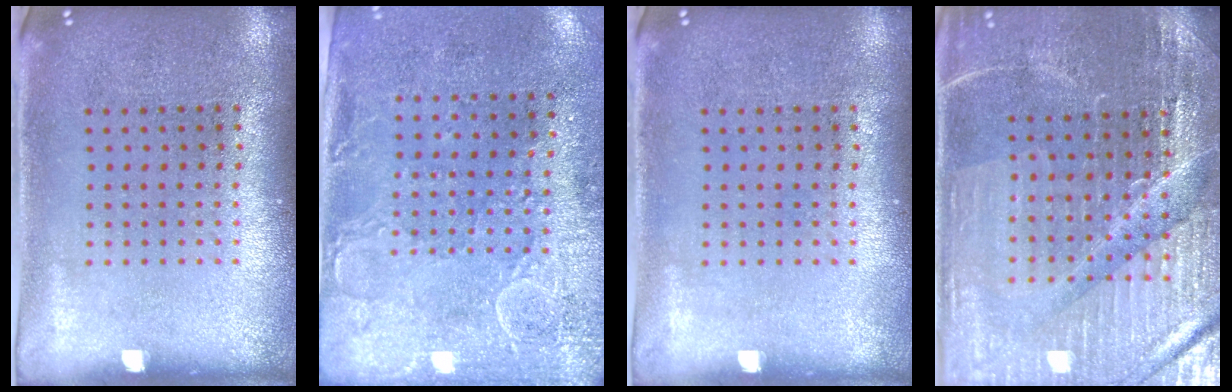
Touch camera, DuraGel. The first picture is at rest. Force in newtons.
{"total": 3.0, "press": 2.3, "slide": 1.9}
{"total": 0.0}
{"total": 3.8, "press": 3.8, "slide": 0.7}